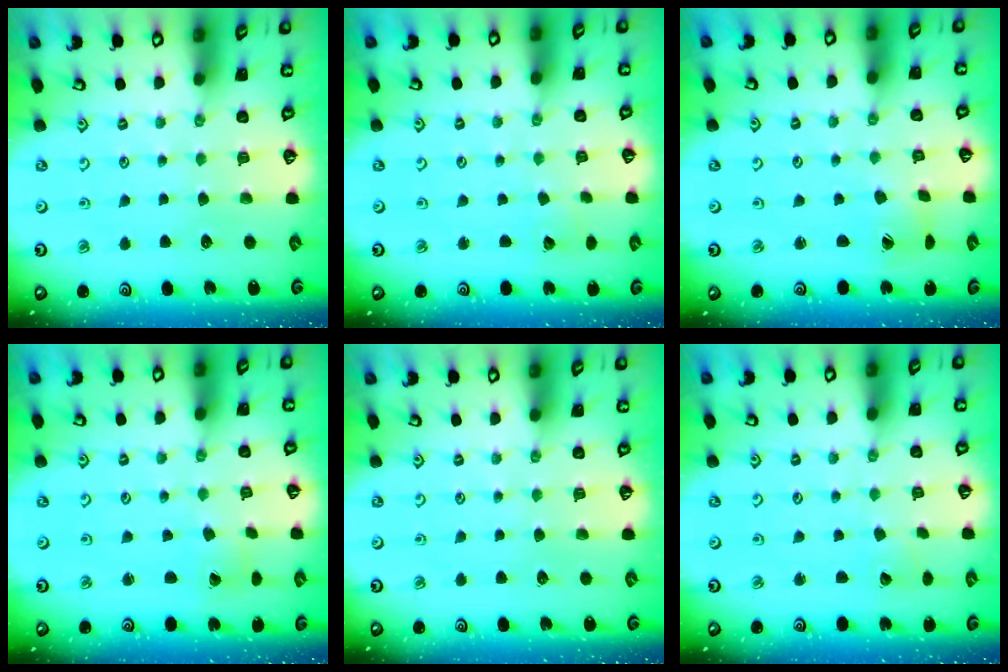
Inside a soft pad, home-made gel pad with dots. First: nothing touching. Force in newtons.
{"total": 3.1, "press": 3.1, "slide": 0.2}
{"total": 2.2, "press": 2.2, "slide": 0.3}
{"total": 2.0, "press": 2.0, "slide": 0.2}
{"total": 0.0}
{"total": 1.5, "press": 1.5, "slide": 0.2}